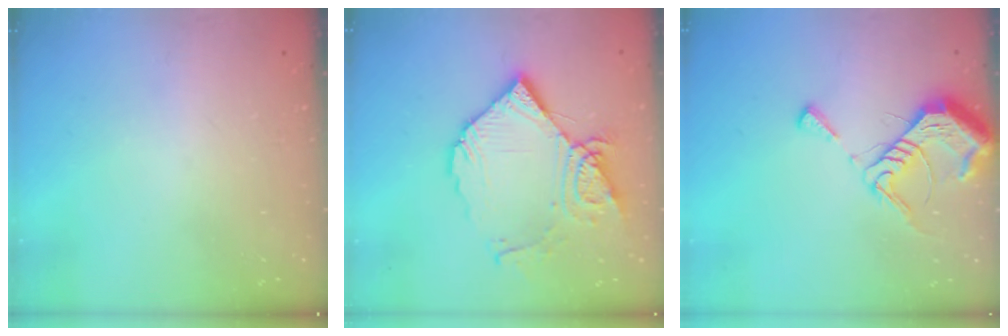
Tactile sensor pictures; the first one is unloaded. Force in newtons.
{"total": 16.3, "press": 16.2, "slide": 2.1}
{"total": 10.0, "press": 9.9, "slide": 1.3}